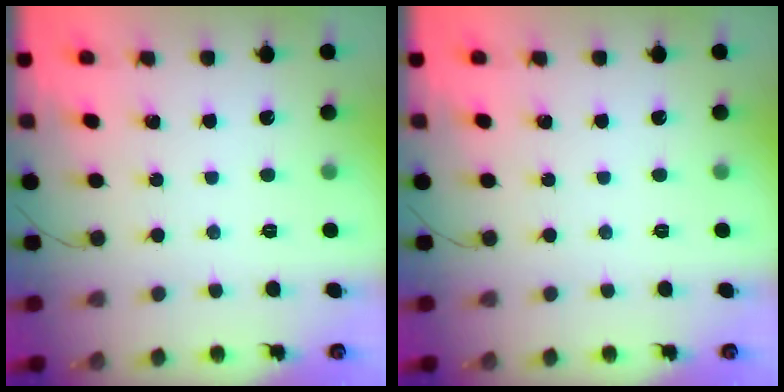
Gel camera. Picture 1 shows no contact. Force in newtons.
{"total": 0.0}